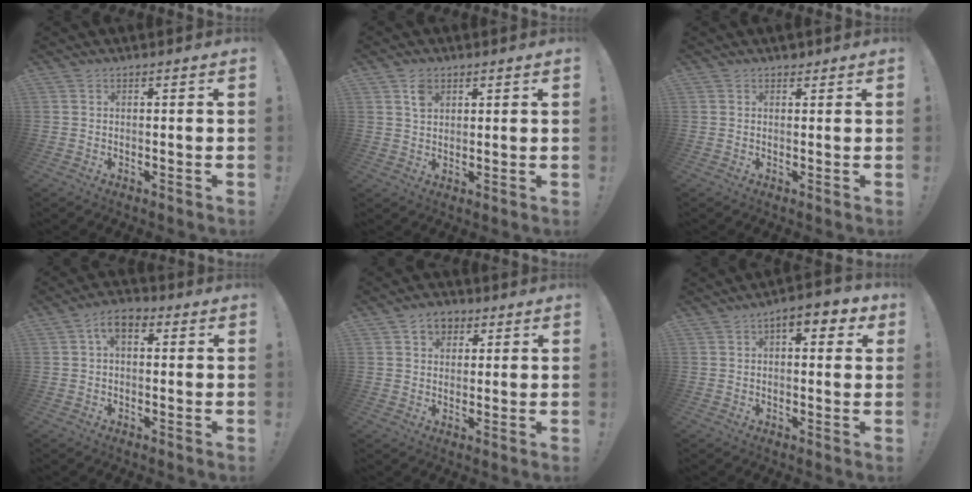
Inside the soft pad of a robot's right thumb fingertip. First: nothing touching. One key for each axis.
{"total": 4.0, "fx": 2.0, "fy": 2.7, "fz": 2.1, "tx": -0.027, "ty": -0.005, "tz": 0.035}
{"total": 1.1, "fx": 0.9, "fy": 0.6, "fz": 0.1, "tx": 0.006, "ty": -0.005, "tz": 0.017}
{"total": 5.6, "fx": 1.4, "fy": 3.2, "fz": 4.3, "tx": -0.068, "ty": 0.003, "tz": 0.027}
{"total": 6.1, "fx": 3.0, "fy": 4.7, "fz": 2.5, "tx": -0.033, "ty": -0.006, "tz": 0.054}
{"total": 6.5, "fx": 2.7, "fy": 2.9, "fz": 5.1, "tx": -0.050, "ty": -0.011, "tz": 0.038}